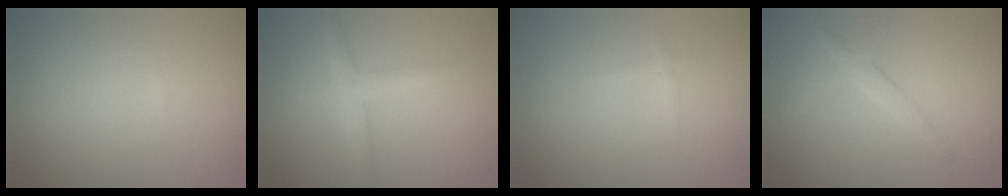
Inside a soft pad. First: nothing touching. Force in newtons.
{"total": 2.4, "press": 2.4, "slide": 0.1}
{"total": 0.5, "press": 0.5, "slide": 0.0}
{"total": 1.8, "press": 1.8, "slide": 0.1}